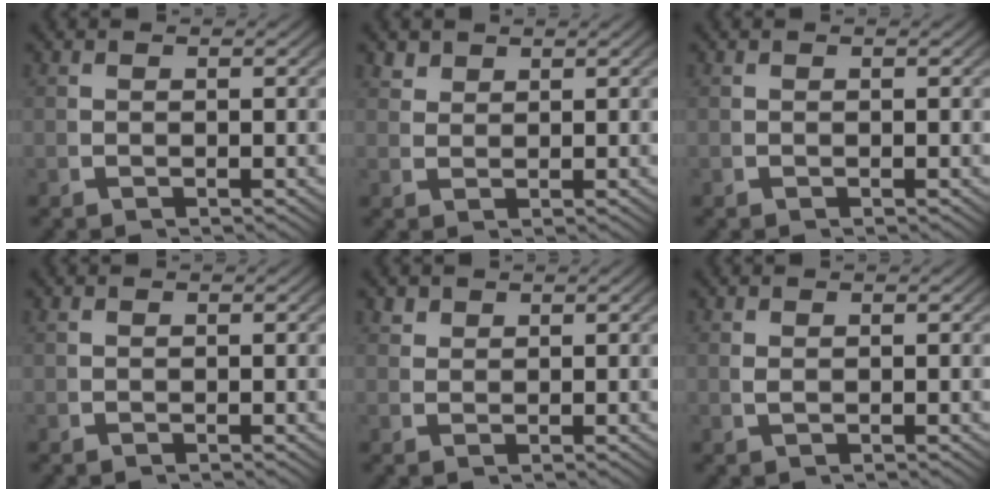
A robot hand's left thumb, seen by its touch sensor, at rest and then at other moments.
{"total": 1.8, "force": [1.7, 0.4, 0.4], "torque": [-0.001, 0.000, 0.040]}
{"total": 0.0}
{"total": 0.0}
{"total": 1.4, "force": [1.3, 0.4, 0.3], "torque": [-0.002, -0.001, 0.032]}
{"total": 0.6, "force": [0.4, 0.0, 0.4], "torque": [-0.016, -0.006, 0.016]}